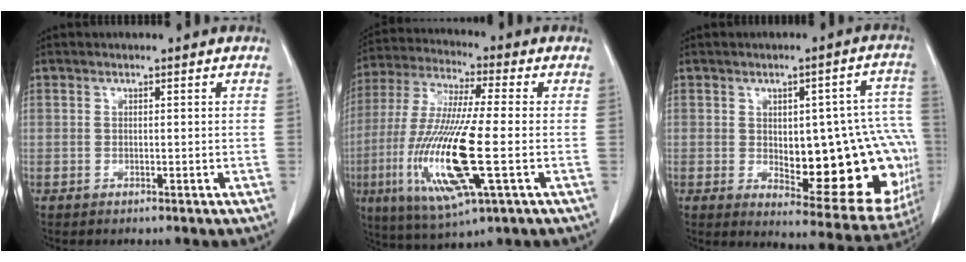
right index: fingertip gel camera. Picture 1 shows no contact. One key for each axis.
{"total": 18.2, "fx": -4.2, "fy": 2.0, "fz": 17.6, "tx": -0.373, "ty": -0.025, "tz": -0.072}
{"total": 22.8, "fx": -2.2, "fy": 8.5, "fz": 21.0, "tx": -0.187, "ty": 0.028, "tz": 0.004}